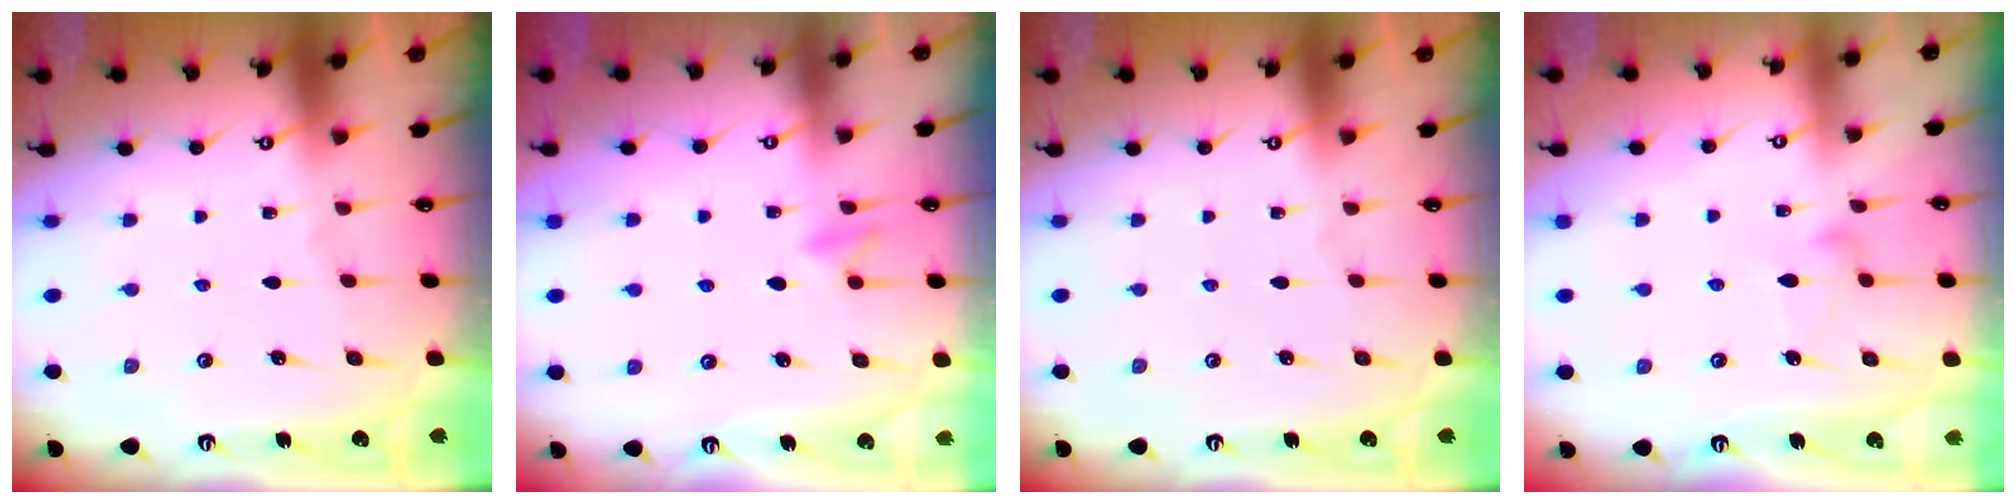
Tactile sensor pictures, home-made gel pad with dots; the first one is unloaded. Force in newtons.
{"total": 4.9, "press": 4.8, "slide": 0.9}
{"total": 0.0}
{"total": 6.9, "press": 6.9, "slide": 0.3}